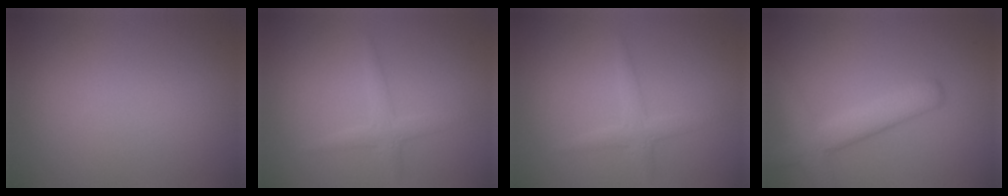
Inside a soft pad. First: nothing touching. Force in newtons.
{"total": 1.8, "press": 1.8, "slide": 0.1}
{"total": 1.8, "press": 1.8, "slide": 0.1}
{"total": 4.3, "press": 4.3, "slide": 0.2}